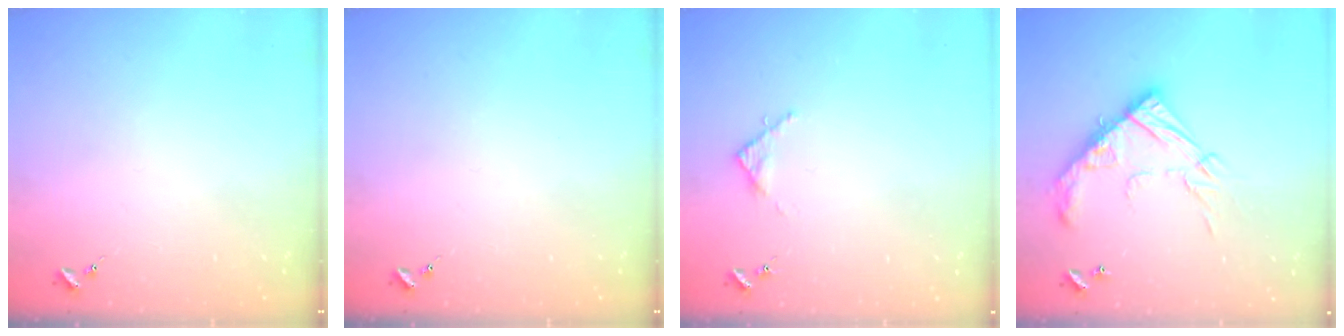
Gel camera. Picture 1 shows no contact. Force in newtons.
{"total": 0.0}
{"total": 3.1, "press": 3.1, "slide": 0.4}
{"total": 17.6, "press": 17.6, "slide": 1.2}